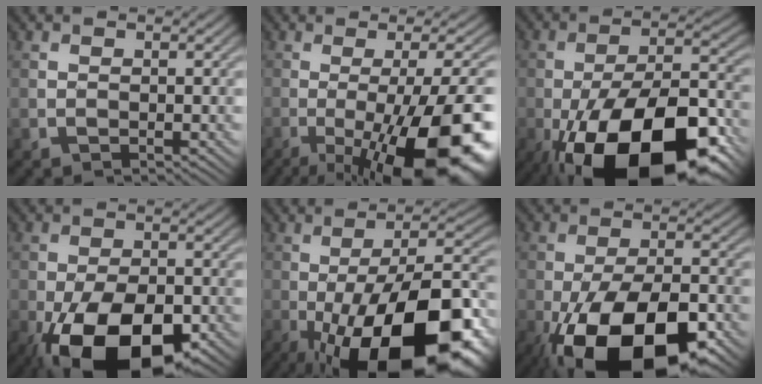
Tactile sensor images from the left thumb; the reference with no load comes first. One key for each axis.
{"total": 19.3, "fx": -7.0, "fy": 5.5, "fz": 17.1, "tx": -0.209, "ty": -0.006, "tz": -0.104}
{"total": 21.4, "fx": -10.4, "fy": 9.6, "fz": 16.1, "tx": -0.257, "ty": -0.020, "tz": -0.163}
{"total": 16.4, "fx": -7.8, "fy": 8.5, "fz": 11.6, "tx": -0.199, "ty": -0.041, "tz": -0.121}
{"total": 21.8, "fx": -8.6, "fy": 8.2, "fz": 18.3, "tx": -0.267, "ty": -0.013, "tz": -0.132}
{"total": 19.4, "fx": -9.4, "fy": 9.2, "fz": 14.2, "tx": -0.237, "ty": -0.034, "tz": -0.147}